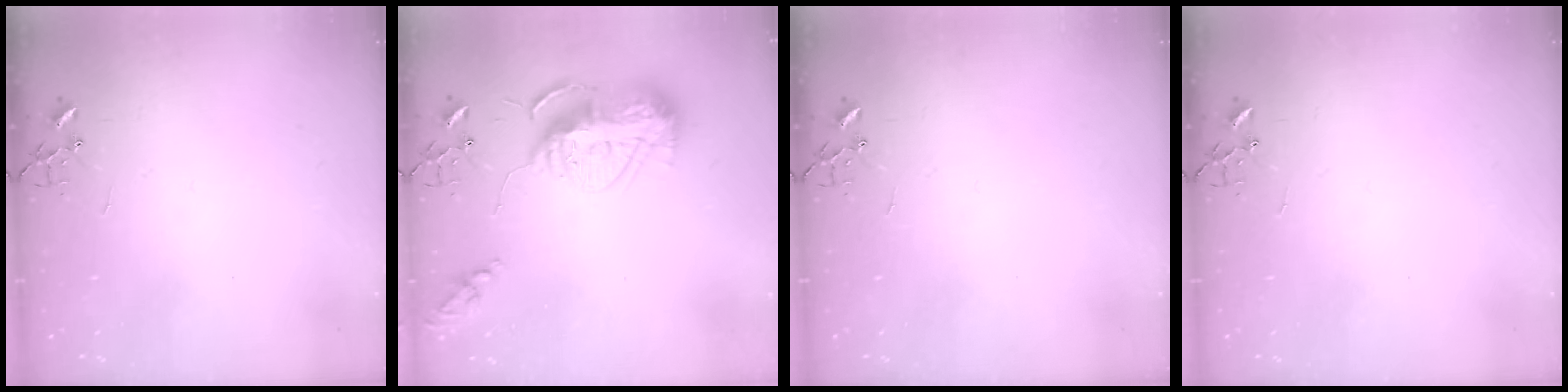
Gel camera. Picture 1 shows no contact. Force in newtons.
{"total": 14.4, "press": 14.3, "slide": 1.4}
{"total": 0.0}
{"total": 0.0}